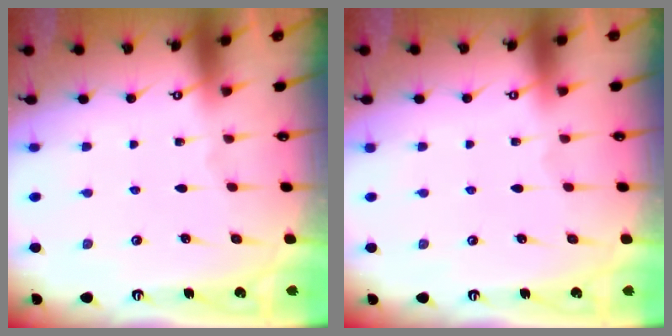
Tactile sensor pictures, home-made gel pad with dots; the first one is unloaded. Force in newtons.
{"total": 3.8, "press": 3.8, "slide": 0.1}